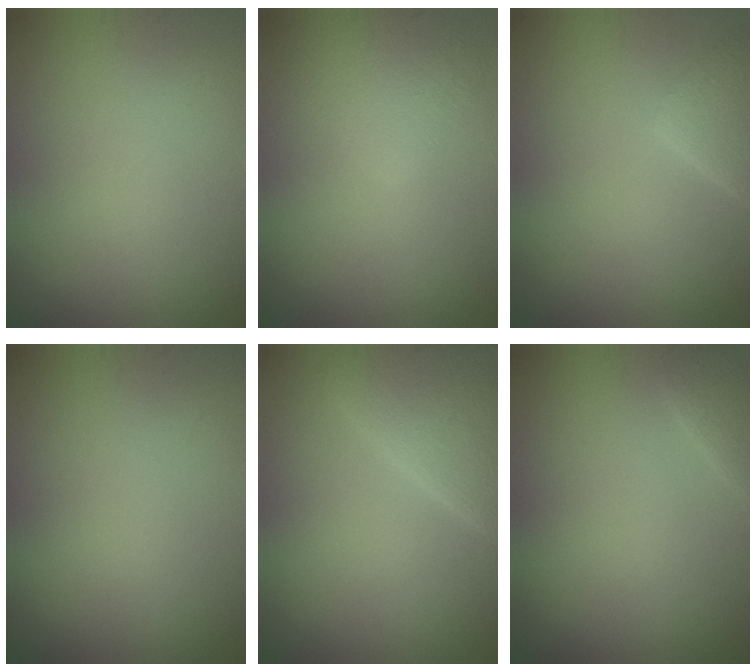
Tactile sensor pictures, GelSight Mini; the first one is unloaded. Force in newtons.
{"total": 3.8, "press": 3.8, "slide": 0.3}
{"total": 2.9, "press": 2.9, "slide": 0.3}
{"total": 0.0}
{"total": 4.3, "press": 4.3, "slide": 0.2}
{"total": 1.1, "press": 1.1, "slide": 0.1}